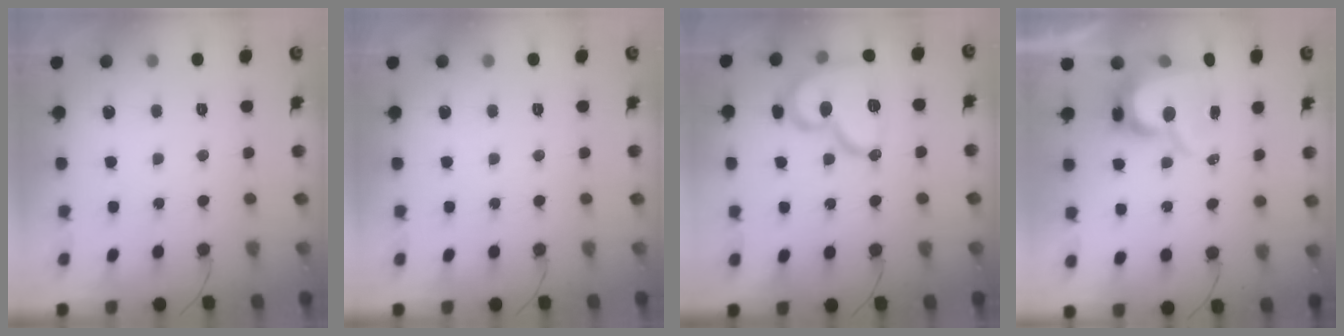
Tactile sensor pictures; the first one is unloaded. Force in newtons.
{"total": 0.0}
{"total": 16.1, "press": 16.0, "slide": 1.0}
{"total": 10.1, "press": 10.1, "slide": 1.0}